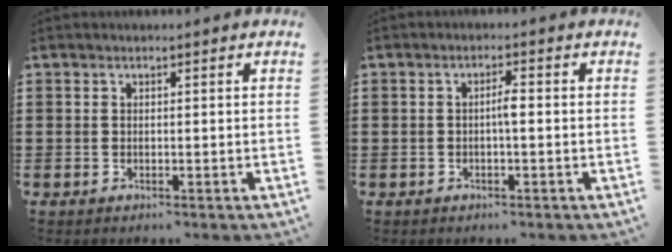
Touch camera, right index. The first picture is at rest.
{"total": 2.0, "force": [-0.2, 0.3, 2.0], "torque": [-0.037, 0.002, -0.005]}